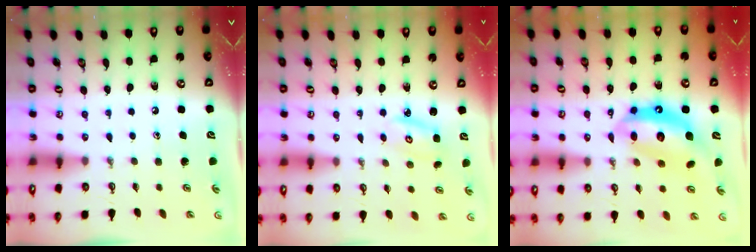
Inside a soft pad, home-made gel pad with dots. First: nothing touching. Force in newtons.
{"total": 2.8, "press": 2.8, "slide": 0.2}
{"total": 13.5, "press": 13.5, "slide": 0.9}